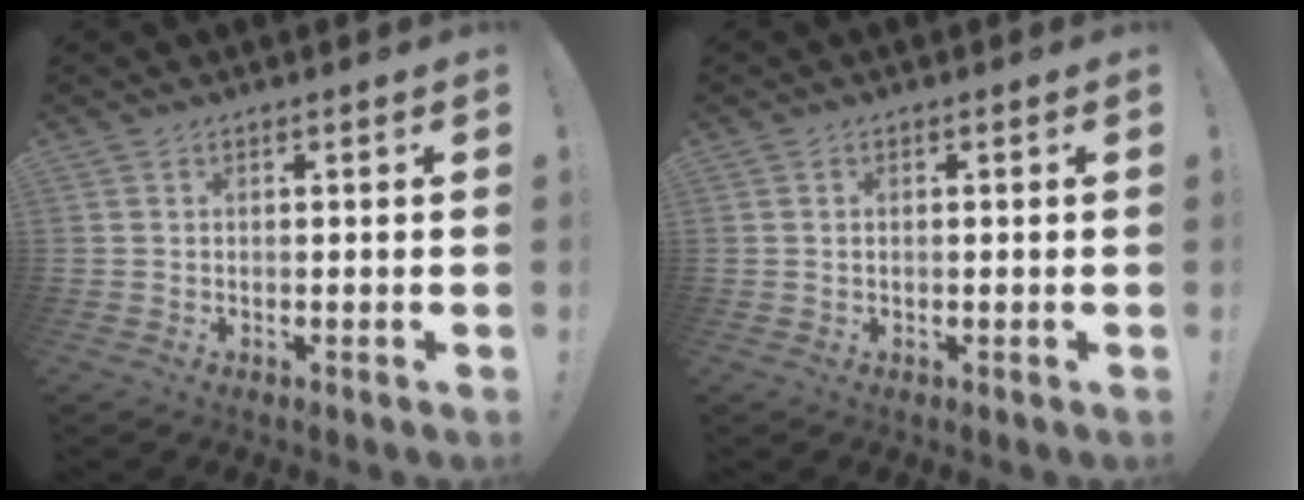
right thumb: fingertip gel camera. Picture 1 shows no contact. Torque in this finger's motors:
{"motor_torque": [0.47, 0.19, -0.06, 0.13, 0.06]}